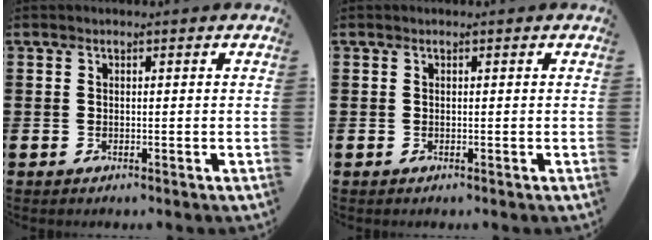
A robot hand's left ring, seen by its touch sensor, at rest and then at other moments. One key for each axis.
{"total": 0.0}